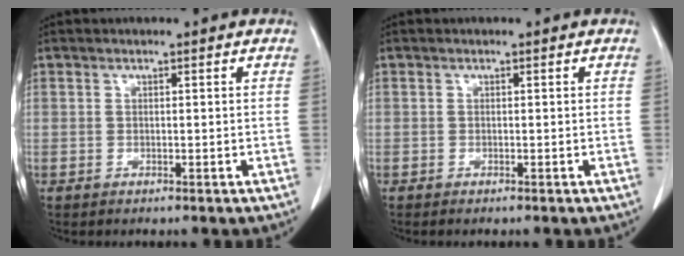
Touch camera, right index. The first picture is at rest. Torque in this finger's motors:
{"motor_torque": [0.05, -0.21, 0.06, 0.01]}